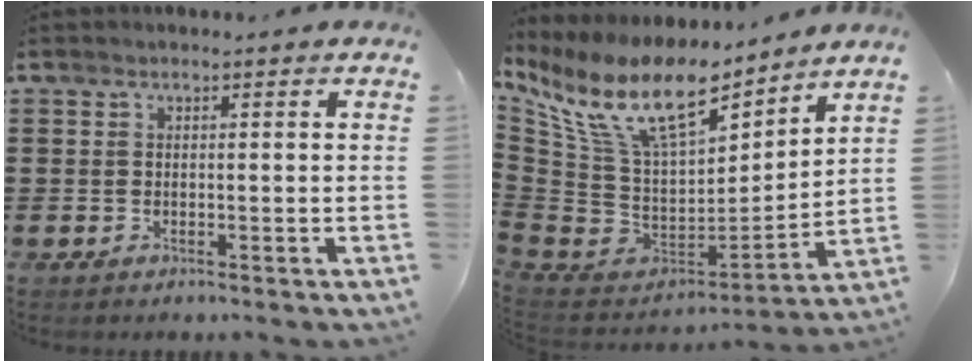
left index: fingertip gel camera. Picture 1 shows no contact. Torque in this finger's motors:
{"motor_torque": [1.35, -0.79, 0.75, 0.21]}